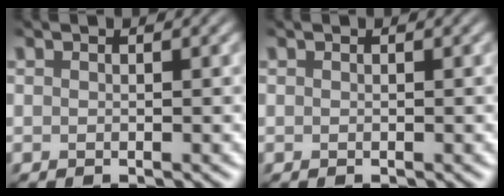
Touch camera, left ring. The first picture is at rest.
{"total": 0.0}